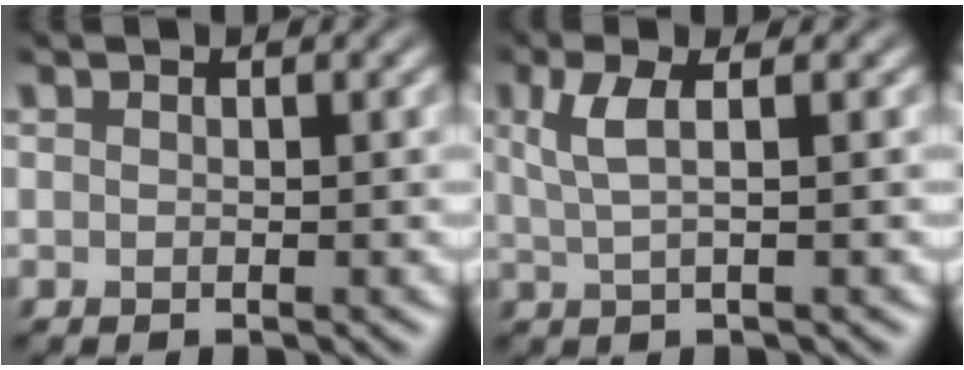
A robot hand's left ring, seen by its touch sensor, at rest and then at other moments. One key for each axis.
{"total": 2.8, "fx": 0.7, "fy": 0.8, "fz": 2.6, "tx": -0.048, "ty": 0.003, "tz": 0.012}